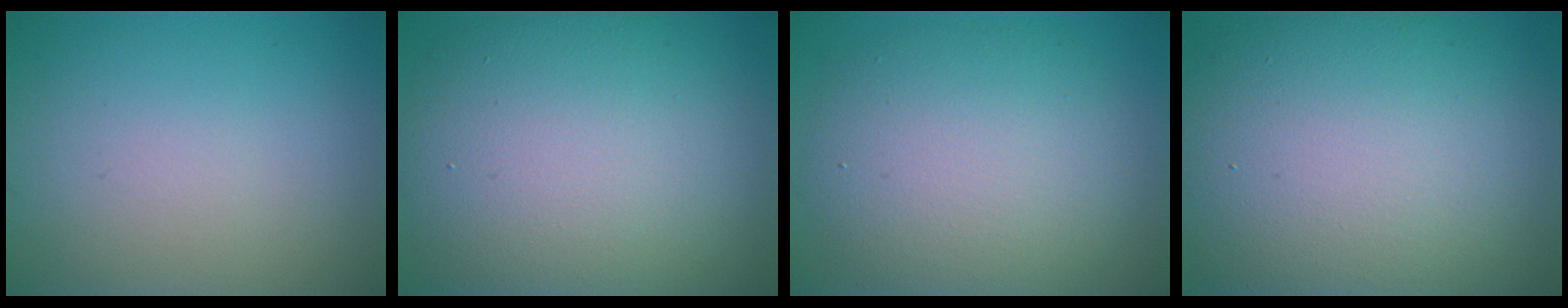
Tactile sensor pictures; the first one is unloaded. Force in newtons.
{"total": 13.6, "press": 13.6, "slide": 0.6}
{"total": 8.3, "press": 8.3, "slide": 0.6}
{"total": 14.6, "press": 14.5, "slide": 0.5}